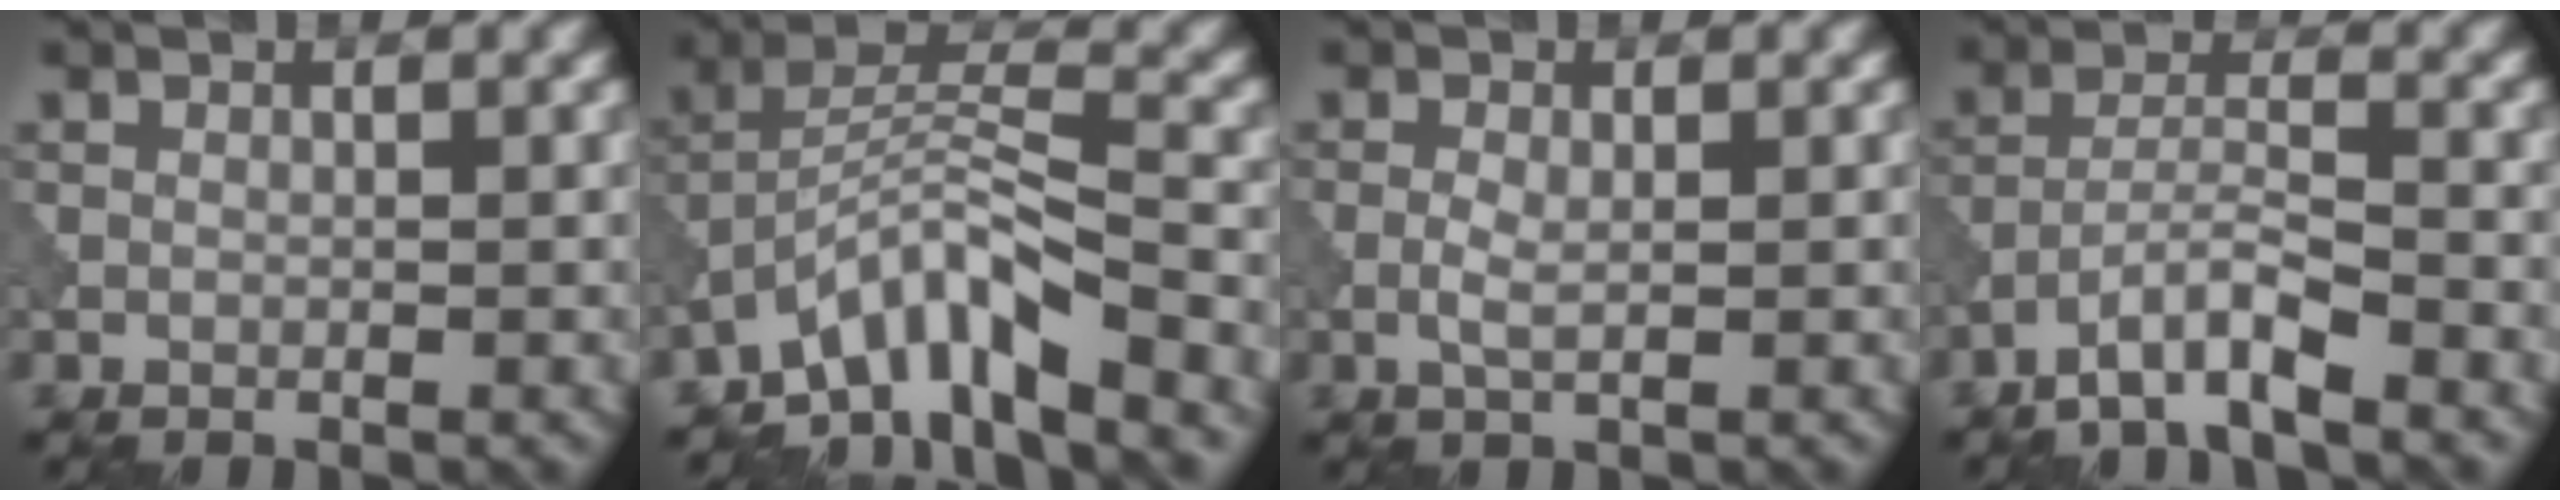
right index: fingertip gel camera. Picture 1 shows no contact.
{"total": 7.3, "force": [-5.5, 1.5, 4.6], "torque": [-0.075, 0.010, -0.108]}
{"total": 1.4, "force": [-0.2, 0.5, 1.3], "torque": [-0.030, 0.001, -0.006]}
{"total": 4.3, "force": [-3.2, 0.5, 2.8], "torque": [-0.051, 0.009, -0.068]}